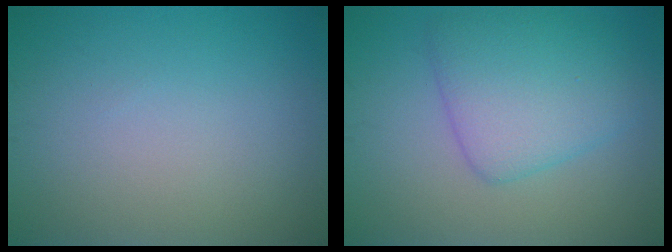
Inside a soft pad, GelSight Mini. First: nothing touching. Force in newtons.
{"total": 5.4, "press": 5.4, "slide": 0.1}